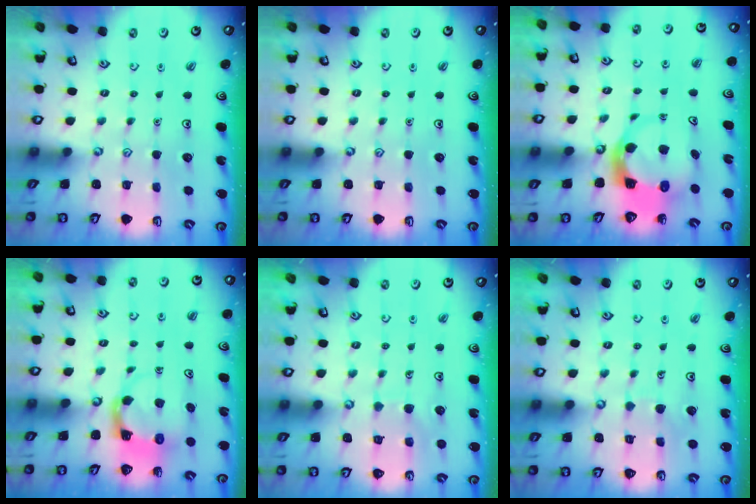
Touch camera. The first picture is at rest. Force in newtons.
{"total": 0.0}
{"total": 6.1, "press": 6.0, "slide": 0.9}
{"total": 4.0, "press": 3.9, "slide": 0.7}
{"total": 7.0, "press": 7.0, "slide": 0.4}
{"total": 4.7, "press": 4.7, "slide": 0.3}